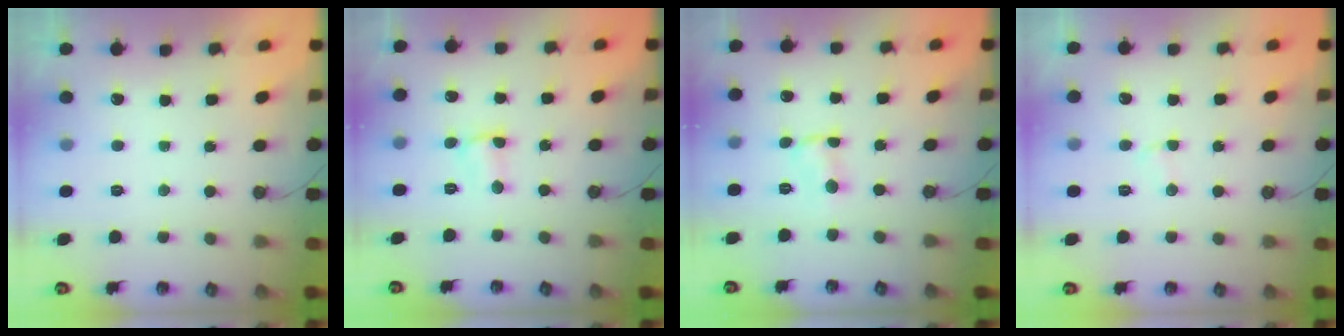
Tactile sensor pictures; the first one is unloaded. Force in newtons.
{"total": 1.2, "press": 1.1, "slide": 0.4}
{"total": 1.8, "press": 1.8, "slide": 0.2}
{"total": 2.3, "press": 2.3, "slide": 0.3}